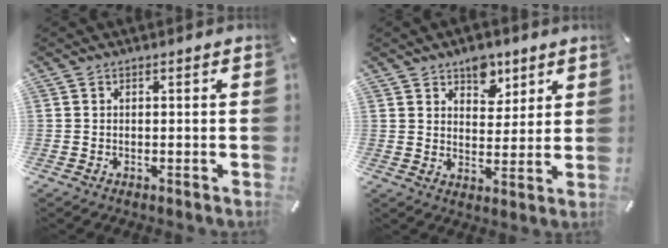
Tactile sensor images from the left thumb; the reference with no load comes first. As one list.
[{"total": 7.5, "force": [5.2, 4.9, 2.4], "torque": [-0.010, -0.028, 0.088]}]